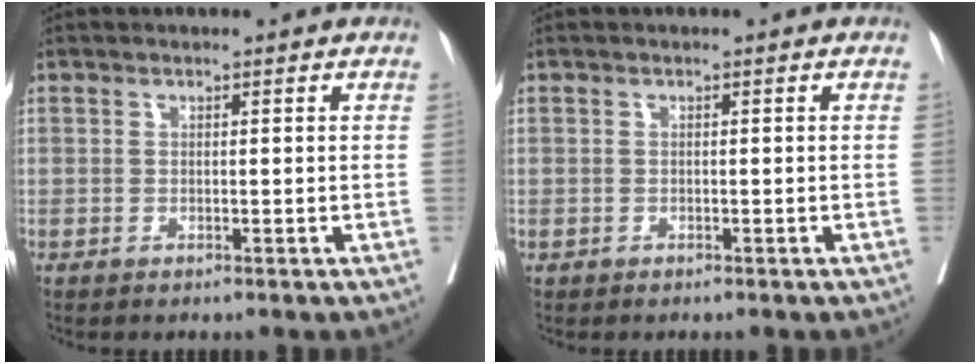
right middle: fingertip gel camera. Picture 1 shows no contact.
{"total": 0.0}